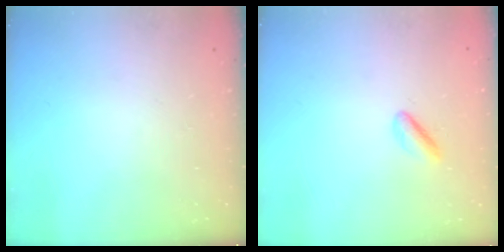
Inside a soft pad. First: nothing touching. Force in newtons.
{"total": 2.2, "press": 1.8, "slide": 1.2}